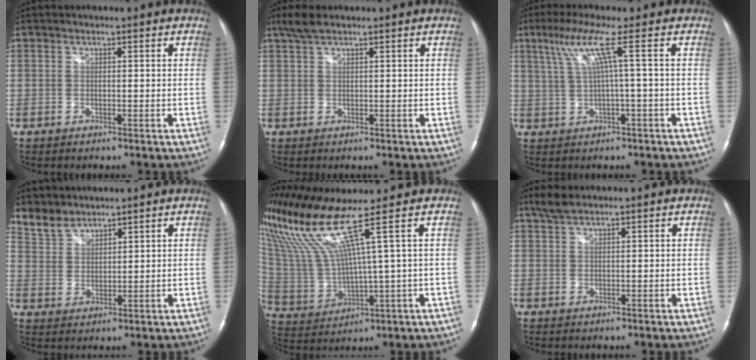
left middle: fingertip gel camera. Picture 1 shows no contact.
{"total": 2.8, "force": [2.2, 0.5, 1.6], "torque": [-0.041, 0.013, 0.046]}
{"total": 5.9, "force": [1.7, -1.6, 5.4], "torque": [-0.116, 0.020, 0.042]}
{"total": 4.3, "force": [4.0, 1.6, 0.2], "torque": [-0.007, 0.011, 0.087]}
{"total": 12.6, "force": [7.9, -2.6, 9.5], "torque": [-0.200, -0.002, 0.162]}
{"total": 2.6, "force": [2.1, 0.5, 1.4], "torque": [-0.036, 0.010, 0.044]}